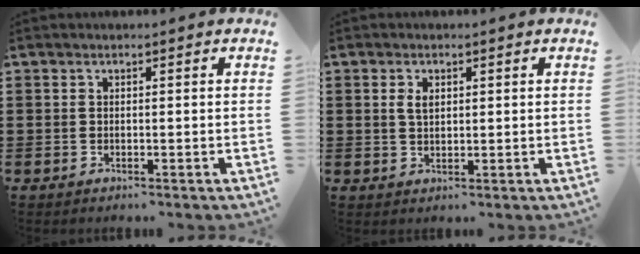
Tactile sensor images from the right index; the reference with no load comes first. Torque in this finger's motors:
{"motor_torque": [0.04, 0.04, 0.02, 0.04]}